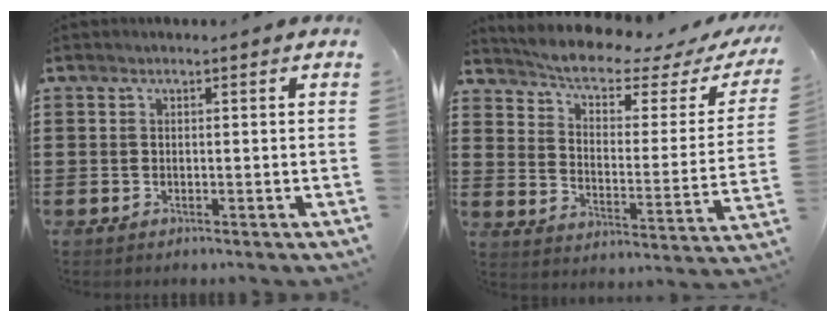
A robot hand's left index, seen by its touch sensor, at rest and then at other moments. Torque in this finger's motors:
{"motor_torque": [2.14, 0.00, 0.47, 0.06]}